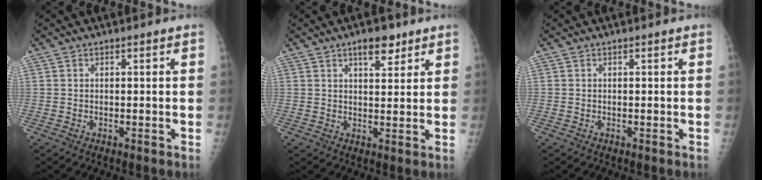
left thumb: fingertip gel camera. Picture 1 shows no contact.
{"total": 5.2, "force": [3.3, 2.3, 3.2], "torque": [-0.032, -0.018, 0.049]}
{"total": 0.0}